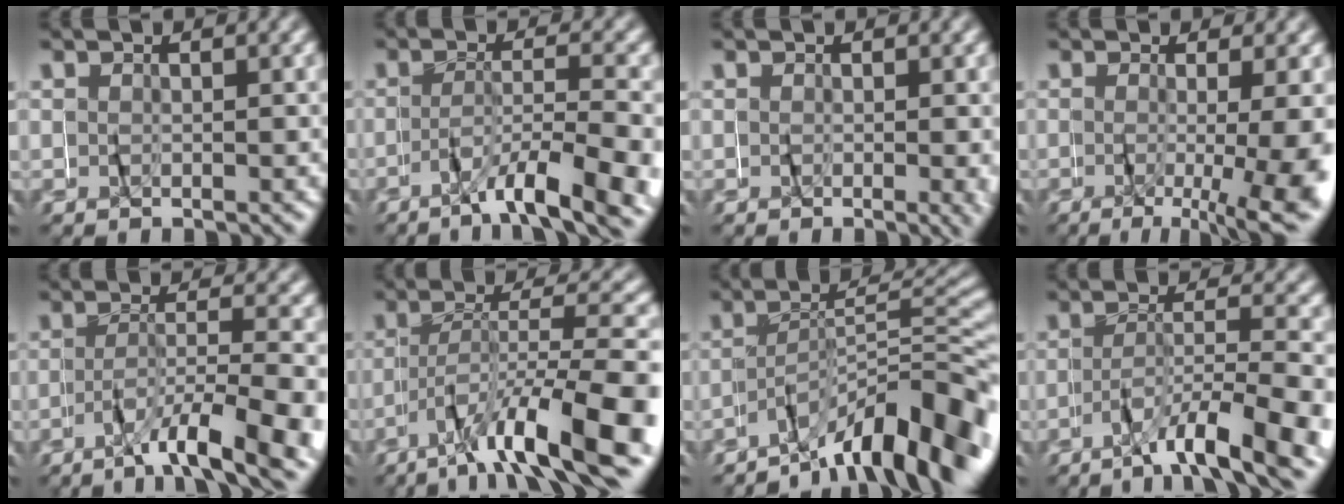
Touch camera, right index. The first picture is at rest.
{"total": 7.9, "force": [-5.8, 0.7, 5.2], "torque": [-0.079, -0.015, -0.091]}
{"total": 1.2, "force": [-0.4, -0.3, 1.2], "torque": [-0.014, -0.006, -0.003]}
{"total": 5.0, "force": [-2.3, -0.3, 4.4], "torque": [-0.056, -0.015, -0.033]}
{"total": 8.1, "force": [-6.0, 0.4, 5.4], "torque": [-0.084, -0.015, -0.090]}
{"total": 9.2, "force": [-6.4, 0.3, 6.6], "torque": [-0.107, -0.008, -0.095]}
{"total": 10.0, "force": [-8.0, 1.1, 5.9], "torque": [-0.088, -0.006, -0.121]}
{"total": 7.4, "force": [-5.5, 0.0, 4.9], "torque": [-0.074, -0.008, -0.086]}